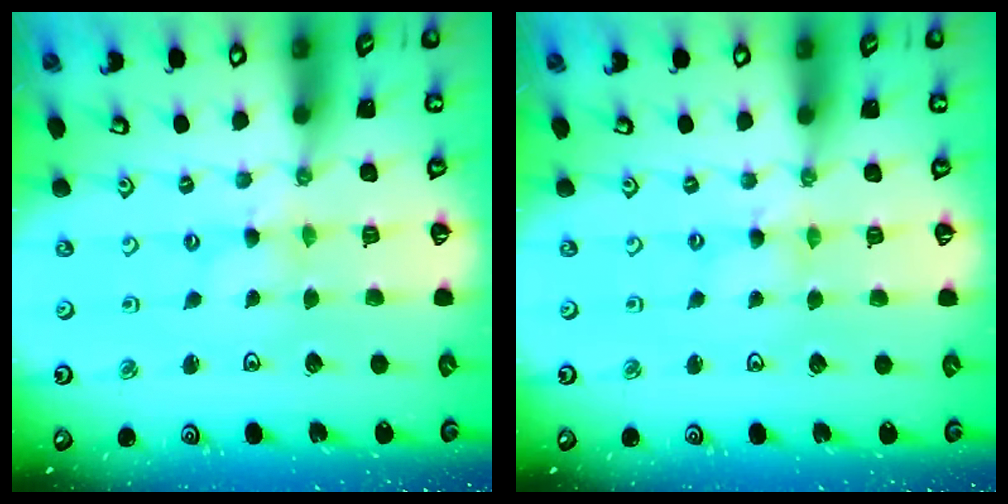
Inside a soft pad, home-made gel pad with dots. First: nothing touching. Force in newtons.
{"total": 0.9, "press": 0.8, "slide": 0.2}